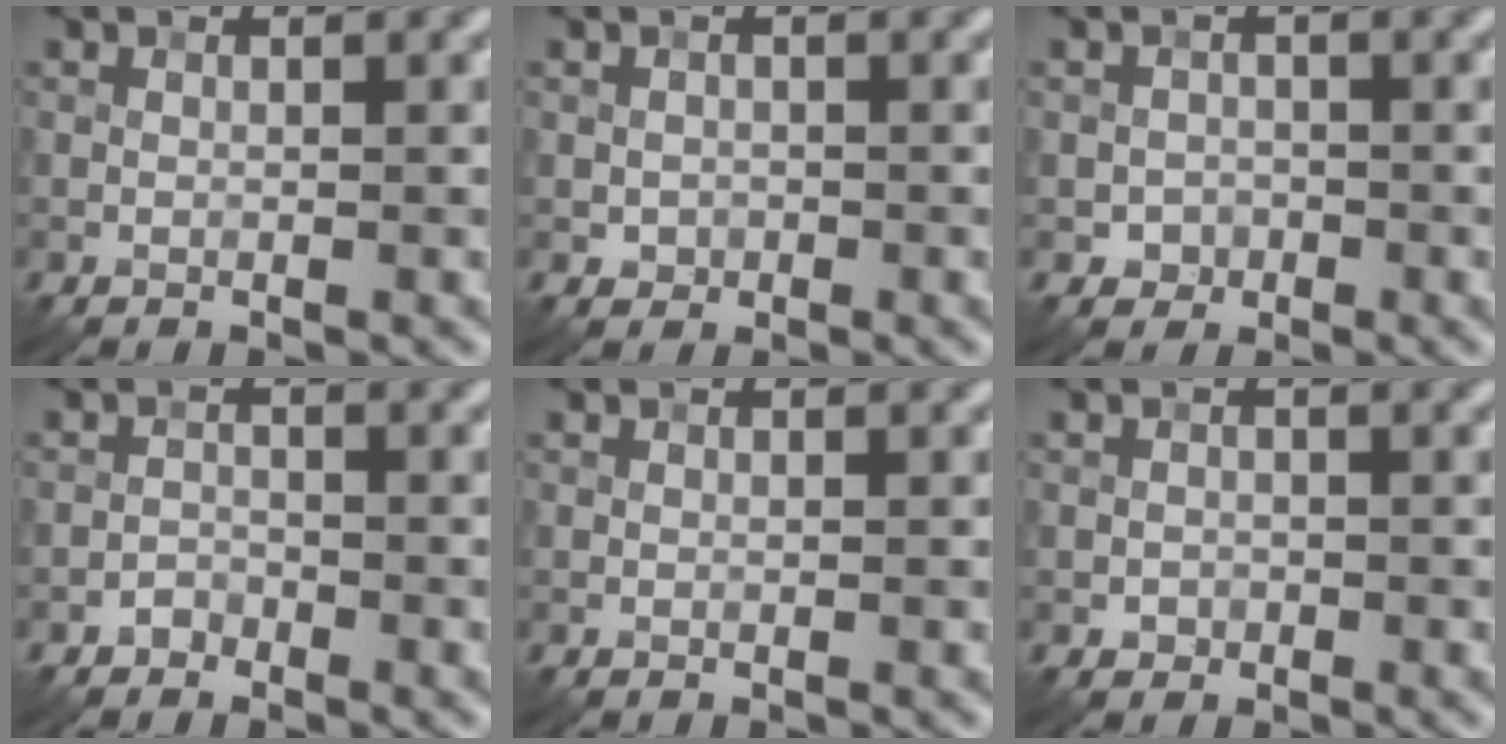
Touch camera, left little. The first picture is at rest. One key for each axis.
{"total": 1.0, "fx": -0.3, "fy": 1.0, "fz": 0.2, "tx": 0.004, "ty": -0.003, "tz": -0.007}
{"total": 1.4, "fx": -0.5, "fy": 1.3, "fz": 0.2, "tx": 0.009, "ty": 0.001, "tz": -0.012}
{"total": 1.1, "fx": -0.9, "fy": 0.6, "fz": 0.0, "tx": 0.005, "ty": 0.005, "tz": -0.017}
{"total": 0.0}
{"total": 0.8, "fx": -0.4, "fy": 0.7, "fz": 0.1, "tx": 0.004, "ty": -0.002, "tz": -0.008}